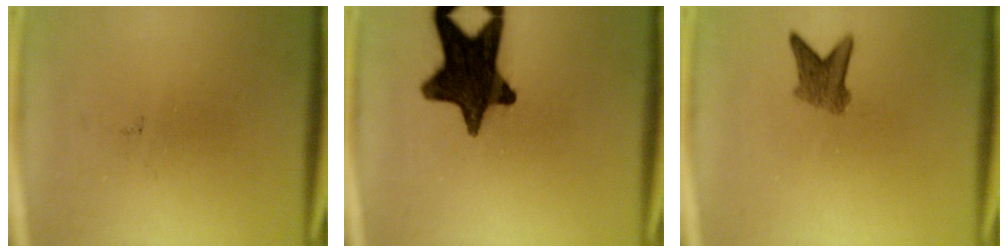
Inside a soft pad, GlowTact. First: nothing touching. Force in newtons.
{"total": 15.8}
{"total": 3.7}